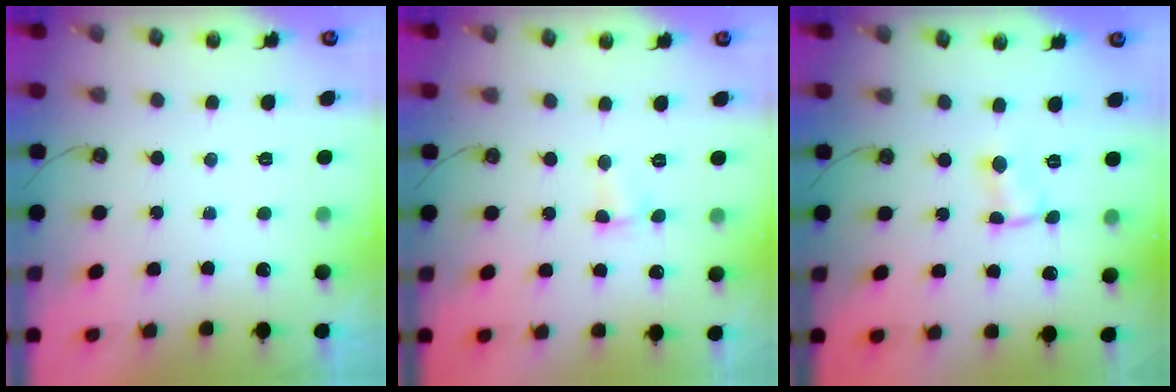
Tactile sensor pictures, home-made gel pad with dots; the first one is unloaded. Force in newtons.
{"total": 2.0, "press": 1.9, "slide": 0.5}
{"total": 1.8, "press": 1.8, "slide": 0.2}